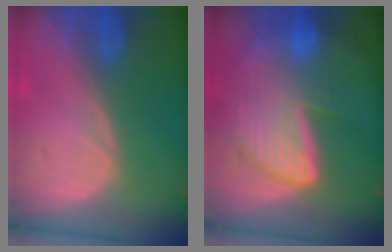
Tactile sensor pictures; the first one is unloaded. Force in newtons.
{"total": 9.2, "press": 8.1, "slide": 4.5}